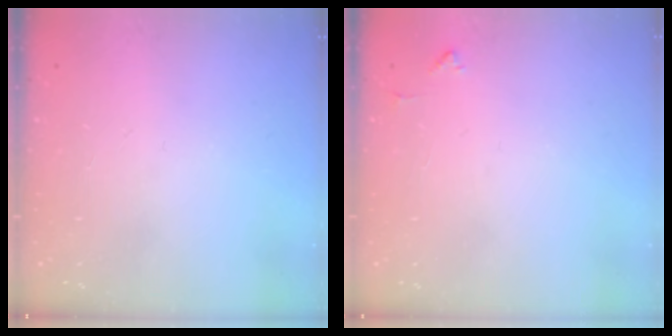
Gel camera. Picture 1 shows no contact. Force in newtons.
{"total": 4.1, "press": 4.0, "slide": 0.6}